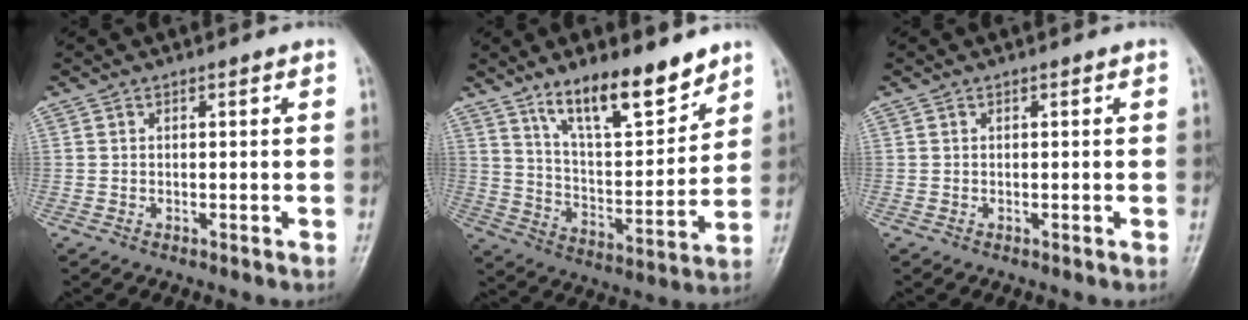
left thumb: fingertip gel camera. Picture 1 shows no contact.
{"total": 15.4, "force": [11.0, 4.8, 9.7], "torque": [-0.129, -0.073, 0.196]}
{"total": 0.0}